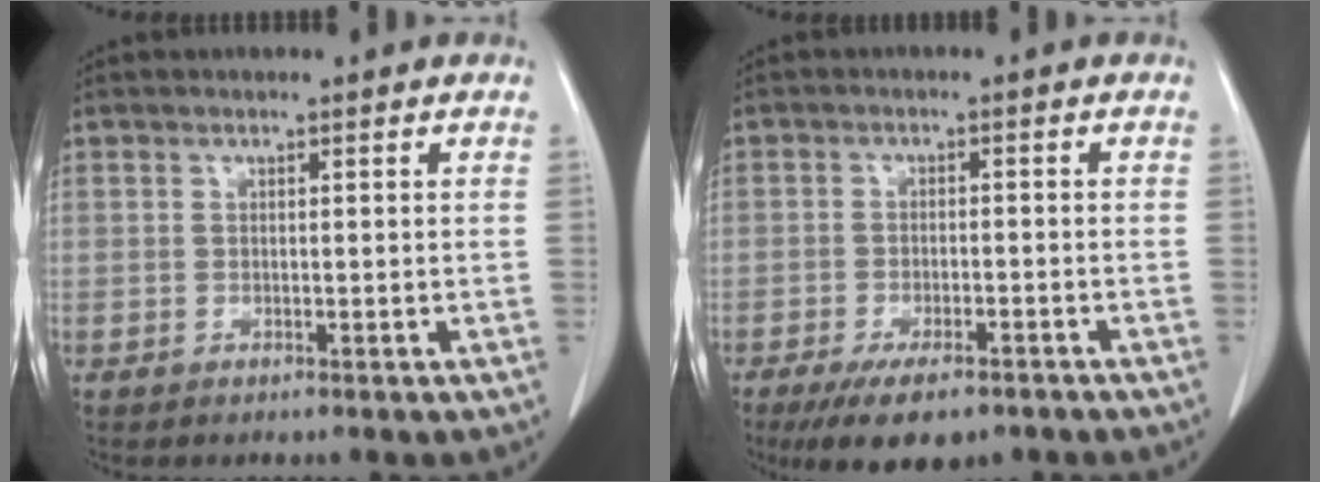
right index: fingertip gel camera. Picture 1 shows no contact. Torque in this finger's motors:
{"motor_torque": [-0.42, -0.41, -0.10, -0.06]}